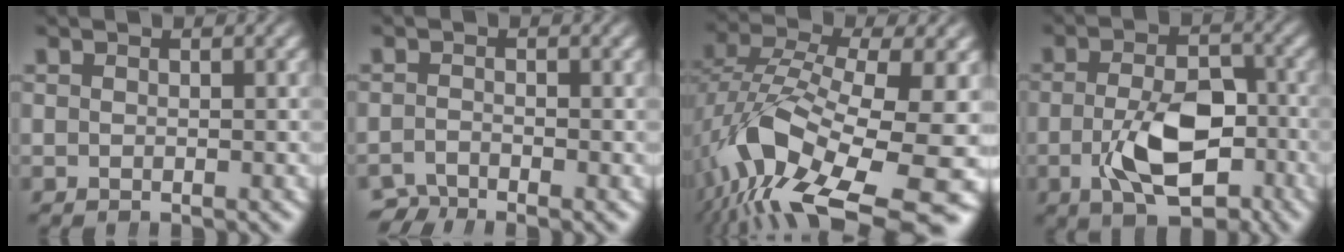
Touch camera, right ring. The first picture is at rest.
{"total": 2.2, "force": [-2.1, 0.7, 0.3], "torque": [-0.004, -0.011, -0.037]}
{"total": 13.2, "force": [-4.3, 6.8, 10.5], "torque": [-0.225, -0.053, -0.036]}
{"total": 6.8, "force": [-1.8, 3.6, 5.5], "torque": [-0.098, -0.024, -0.021]}